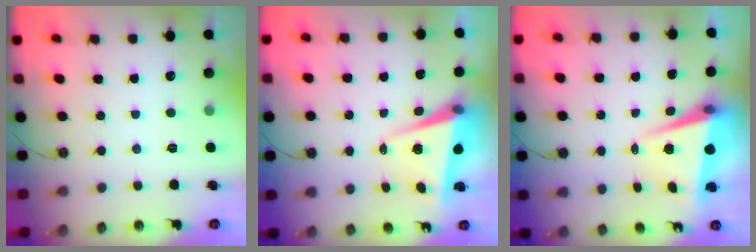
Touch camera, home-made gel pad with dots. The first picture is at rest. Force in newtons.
{"total": 5.5, "press": 5.4, "slide": 1.3}
{"total": 6.6, "press": 6.4, "slide": 1.6}